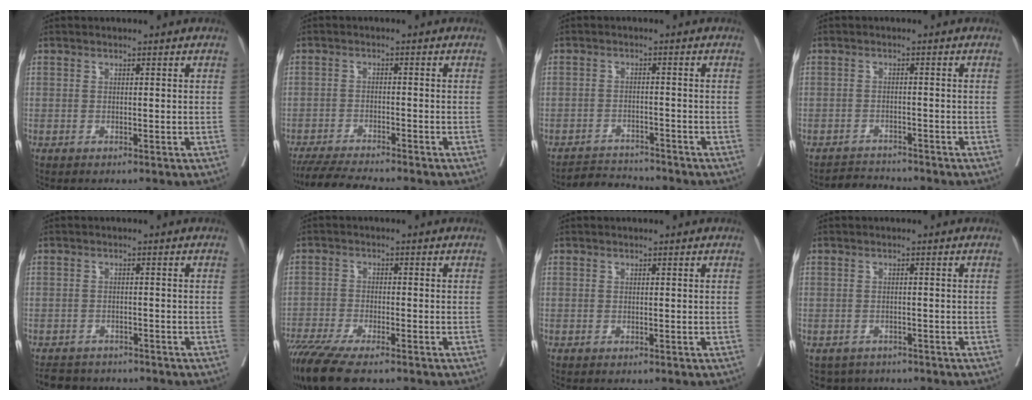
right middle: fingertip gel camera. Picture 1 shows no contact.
{"total": 7.4, "force": [-6.8, -0.1, 2.9], "torque": [-0.044, -0.021, -0.115]}
{"total": 4.1, "force": [-4.0, 0.0, -0.8], "torque": [0.015, -0.006, -0.067]}
{"total": 2.9, "force": [-2.8, -0.2, -0.9], "torque": [0.018, -0.011, -0.045]}
{"total": 5.4, "force": [-5.1, 1.8, 0.7], "torque": [-0.005, -0.004, -0.075]}
{"total": 10.1, "force": [-8.0, 1.6, 6.0], "torque": [-0.098, -0.023, -0.134]}
{"total": 0.0}
{"total": 3.7, "force": [-3.0, 2.2, 0.0], "torque": [0.007, 0.002, -0.045]}